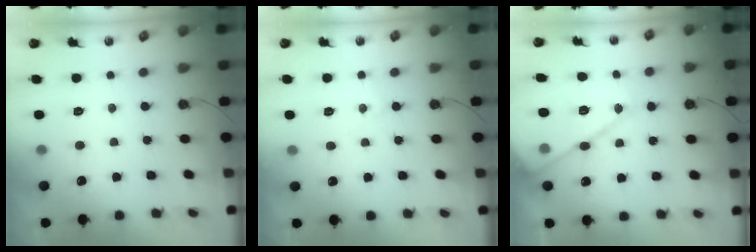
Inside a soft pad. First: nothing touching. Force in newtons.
{"total": 3.1, "press": 3.1, "slide": 0.5}
{"total": 15.1, "press": 15.0, "slide": 1.1}